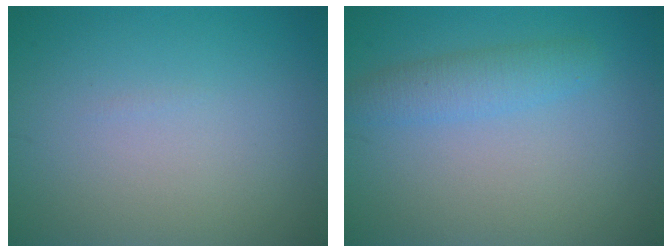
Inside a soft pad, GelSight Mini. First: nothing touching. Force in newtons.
{"total": 2.4, "press": 2.4, "slide": 0.1}